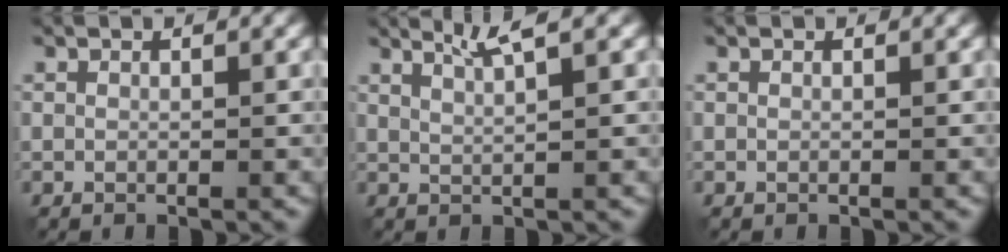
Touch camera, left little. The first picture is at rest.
{"total": 2.7, "force": [1.8, 0.2, 1.9], "torque": [-0.033, 0.006, 0.032]}
{"total": 0.0}